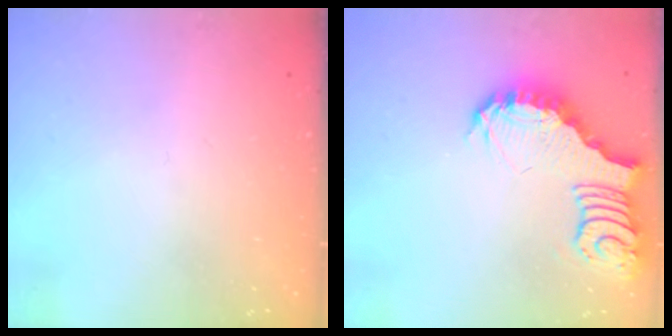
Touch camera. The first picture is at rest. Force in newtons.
{"total": 3.8, "press": 3.8, "slide": 0.5}